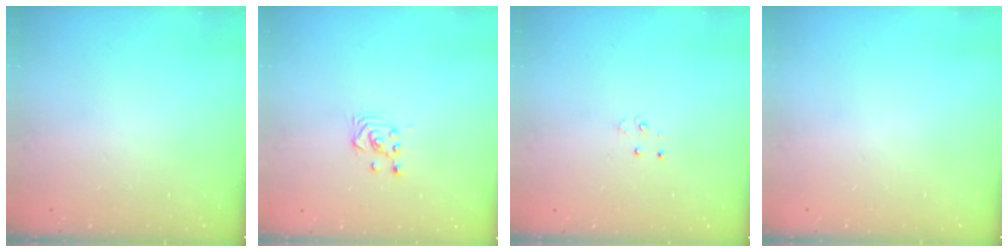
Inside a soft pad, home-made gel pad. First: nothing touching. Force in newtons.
{"total": 3.5, "press": 3.4, "slide": 0.8}
{"total": 3.3, "press": 3.2, "slide": 0.4}
{"total": 0.0}